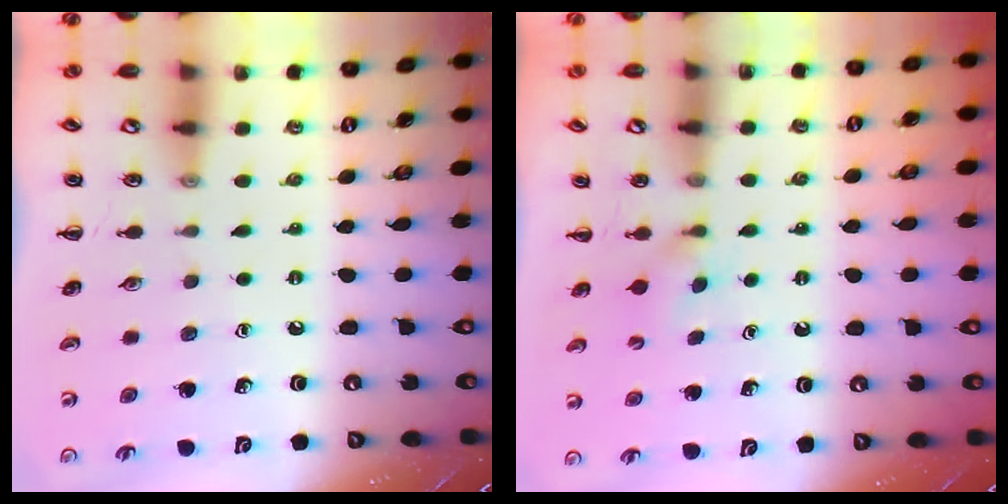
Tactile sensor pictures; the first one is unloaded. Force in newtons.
{"total": 2.5, "press": 2.4, "slide": 0.9}